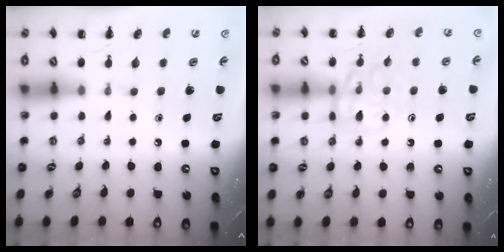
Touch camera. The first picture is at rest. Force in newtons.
{"total": 11.2, "press": 11.2, "slide": 1.2}